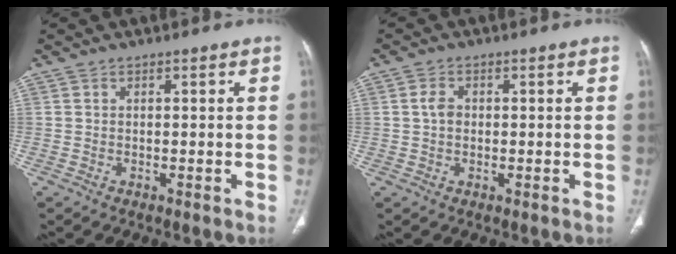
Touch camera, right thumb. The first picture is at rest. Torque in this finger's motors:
{"motor_torque": [0.03, -0.48, 0.20, -0.43, -0.01]}